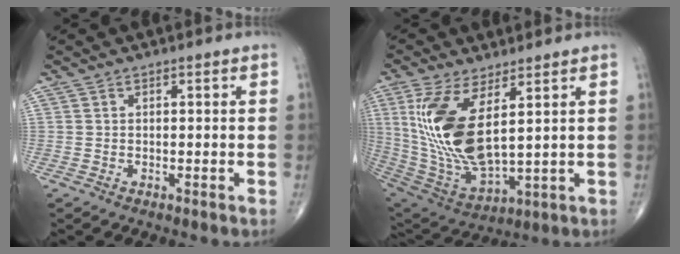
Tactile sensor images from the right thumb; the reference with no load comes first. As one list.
[{"total": 17.4, "force": [4.7, 7.1, 15.2], "torque": [-0.314, -0.032, 0.109]}]